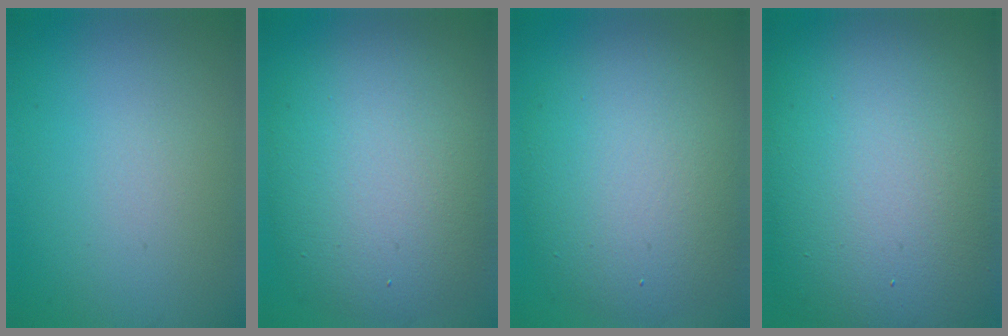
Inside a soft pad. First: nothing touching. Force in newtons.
{"total": 10.6, "press": 10.6, "slide": 0.5}
{"total": 9.2, "press": 9.2, "slide": 0.3}
{"total": 17.9, "press": 17.9, "slide": 1.2}